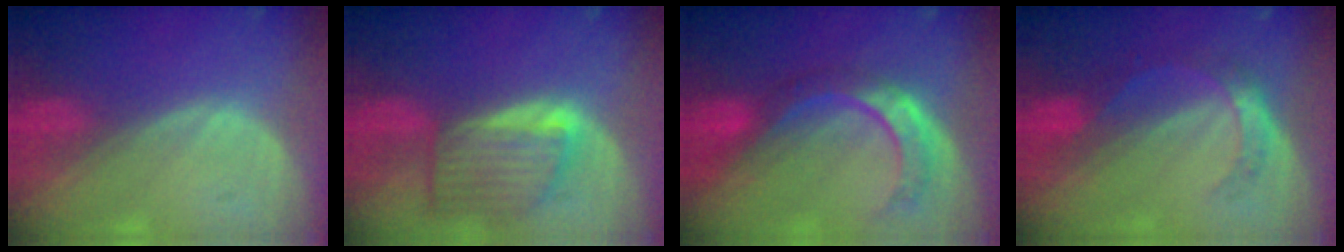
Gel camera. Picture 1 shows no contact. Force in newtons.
{"total": 7.7, "press": 7.0, "slide": 3.2}
{"total": 8.5, "press": 7.2, "slide": 4.5}
{"total": 5.4, "press": 4.7, "slide": 2.5}